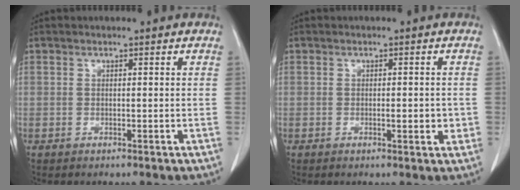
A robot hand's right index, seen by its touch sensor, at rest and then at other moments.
{"total": 2.7, "force": [-0.4, 0.9, 2.5], "torque": [-0.035, 0.000, -0.004]}